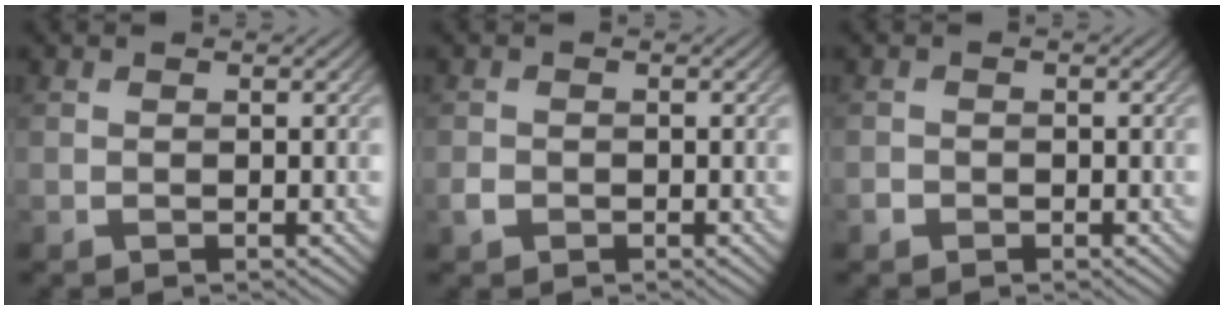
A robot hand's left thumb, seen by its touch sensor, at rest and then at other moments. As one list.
[{"total": 1.3, "force": [-0.7, 1.0, 0.5], "torque": [-0.011, -0.002, -0.016]}, {"total": 1.0, "force": [-0.7, 0.7, 0.2], "torque": [-0.002, -0.002, -0.015]}]